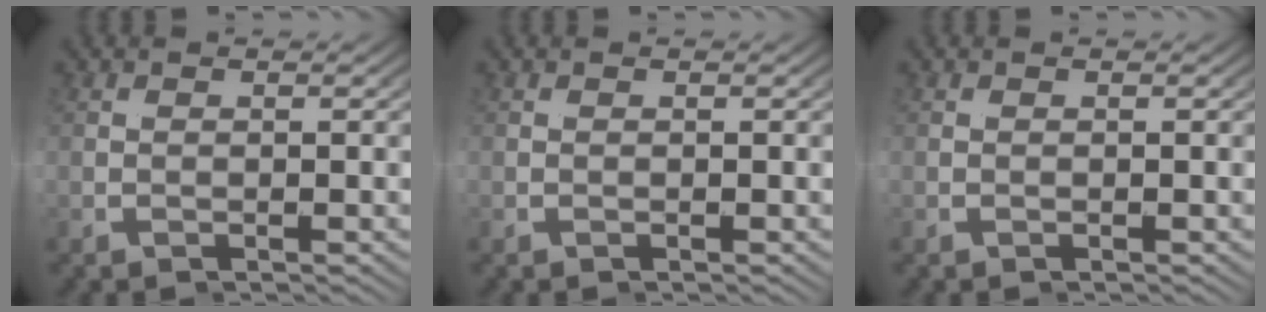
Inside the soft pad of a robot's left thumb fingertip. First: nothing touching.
{"total": 0.0}
{"total": 0.0}